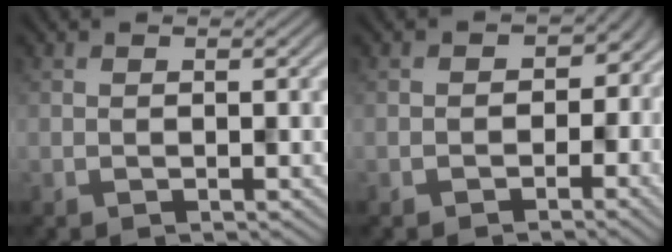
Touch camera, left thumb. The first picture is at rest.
{"total": 3.7, "force": [-1.1, 3.2, 1.6], "torque": [-0.001, -0.003, -0.020]}